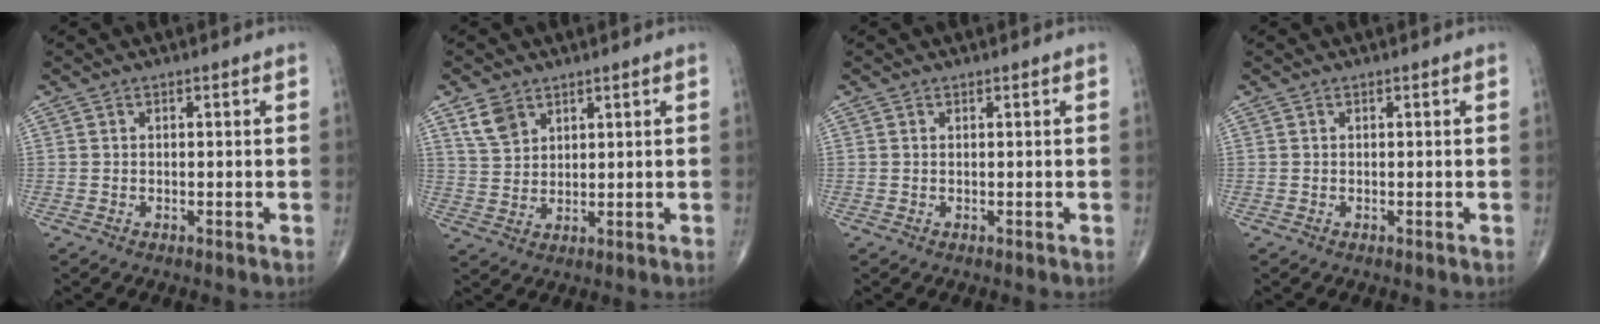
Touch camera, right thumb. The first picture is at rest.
{"total": 5.2, "force": [3.2, 3.4, 2.2], "torque": [-0.030, -0.013, 0.070]}
{"total": 0.0}
{"total": 0.0}